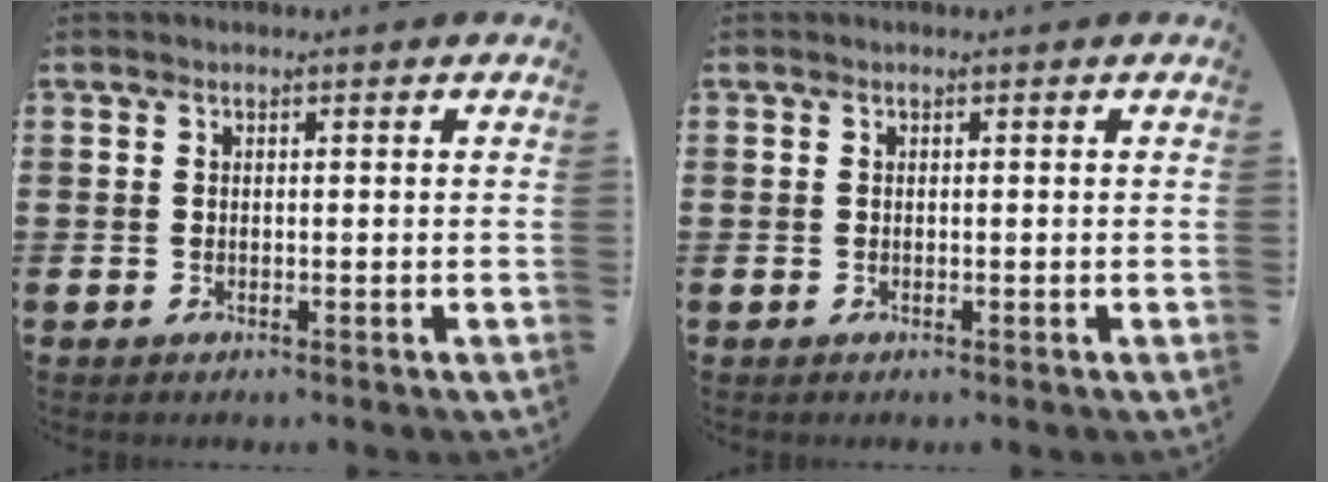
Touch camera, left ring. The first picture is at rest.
{"total": 0.0}